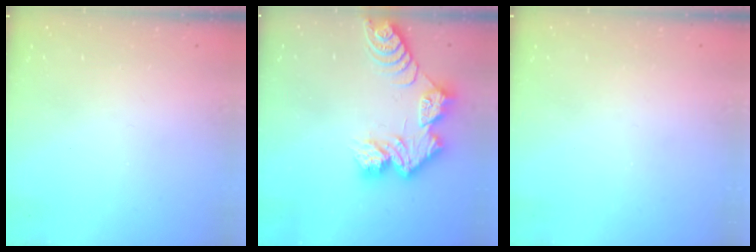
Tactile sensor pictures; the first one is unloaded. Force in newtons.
{"total": 12.3, "press": 12.2, "slide": 1.0}
{"total": 0.0}